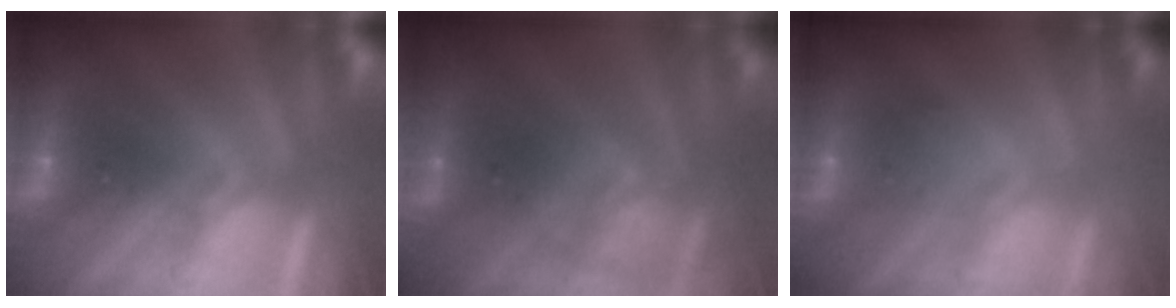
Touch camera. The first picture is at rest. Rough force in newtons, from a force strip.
{"total": 2.3}
{"total": 2.0}